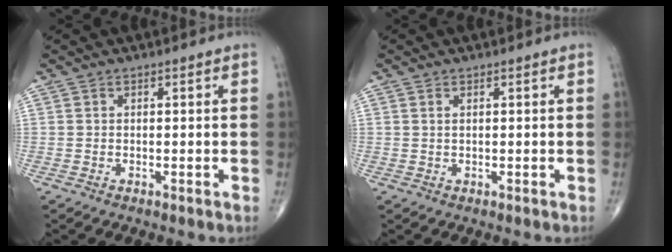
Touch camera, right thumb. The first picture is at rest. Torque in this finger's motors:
{"motor_torque": [-0.32, 0.25, 0.16, 0.24, -0.02]}